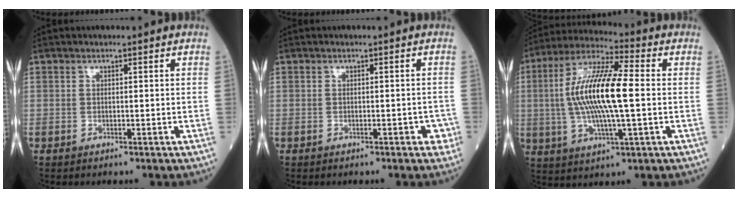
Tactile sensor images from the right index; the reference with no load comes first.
{"total": 1.8, "force": [-1.0, 0.9, 1.2], "torque": [-0.006, 0.004, -0.014]}
{"total": 15.3, "force": [0.2, 2.7, 15.0], "torque": [-0.302, 0.011, -0.001]}